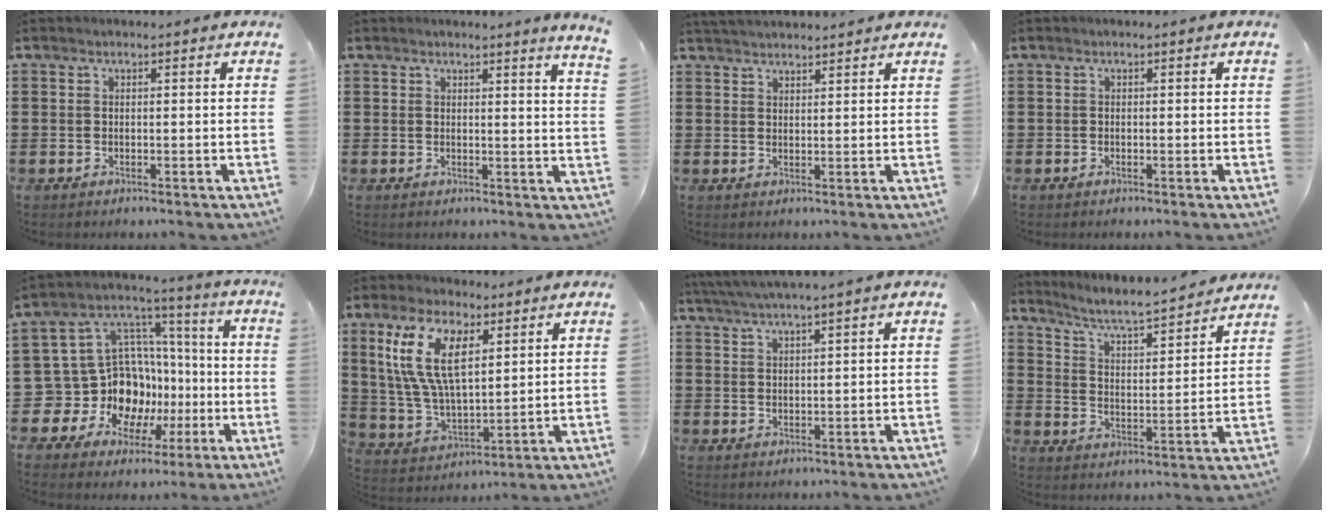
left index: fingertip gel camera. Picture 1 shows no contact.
{"total": 2.2, "force": [1.9, -0.9, 0.5], "torque": [-0.014, -0.009, 0.035]}
{"total": 2.3, "force": [2.3, -0.2, -0.1], "torque": [-0.005, -0.004, 0.045]}
{"total": 0.0}
{"total": 13.7, "force": [-3.2, 12.5, 4.7], "torque": [-0.140, -0.024, -0.031]}
{"total": 12.2, "force": [5.5, 5.7, 9.3], "torque": [-0.199, 0.012, 0.104]}
{"total": 2.9, "force": [2.7, -0.6, 1.0], "torque": [-0.027, -0.006, 0.049]}
{"total": 4.6, "force": [4.2, 0.0, 1.8], "torque": [-0.058, -0.039, 0.062]}